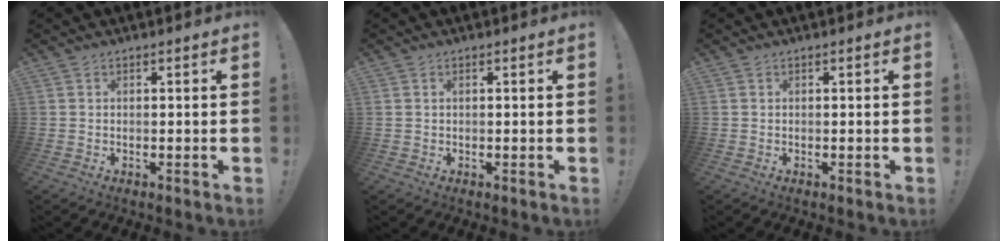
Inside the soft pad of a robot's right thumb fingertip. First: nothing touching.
{"total": 0.5, "force": [0.3, 0.2, 0.4], "torque": [-0.013, 0.002, 0.006]}
{"total": 0.0}